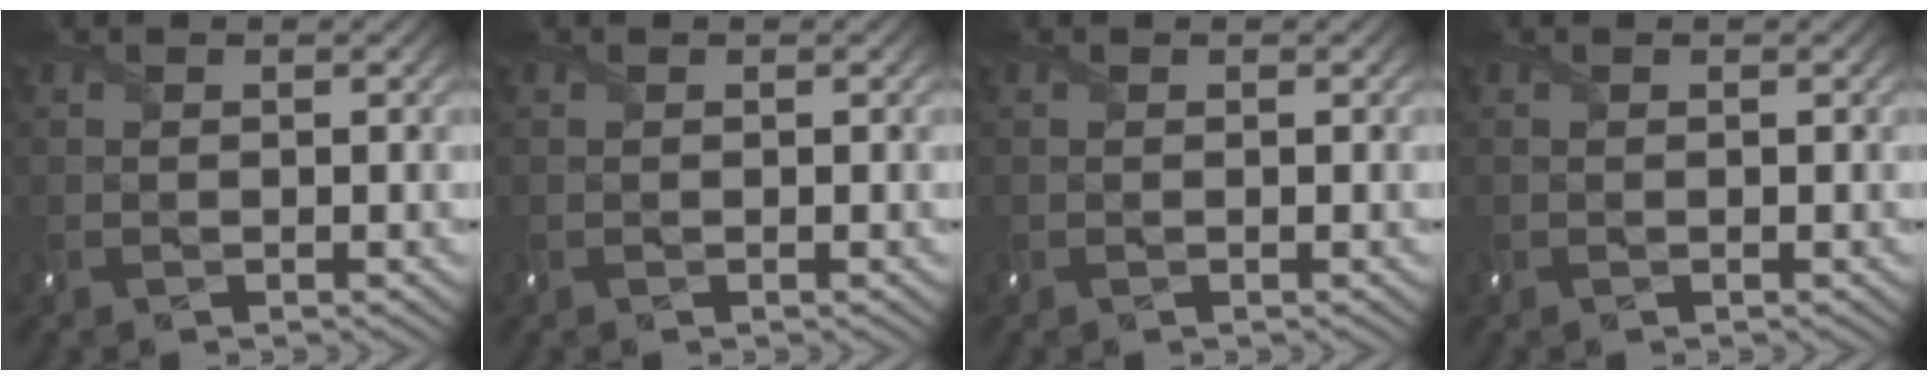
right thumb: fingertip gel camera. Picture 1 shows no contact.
{"total": 0.0}
{"total": 0.0}
{"total": 0.0}